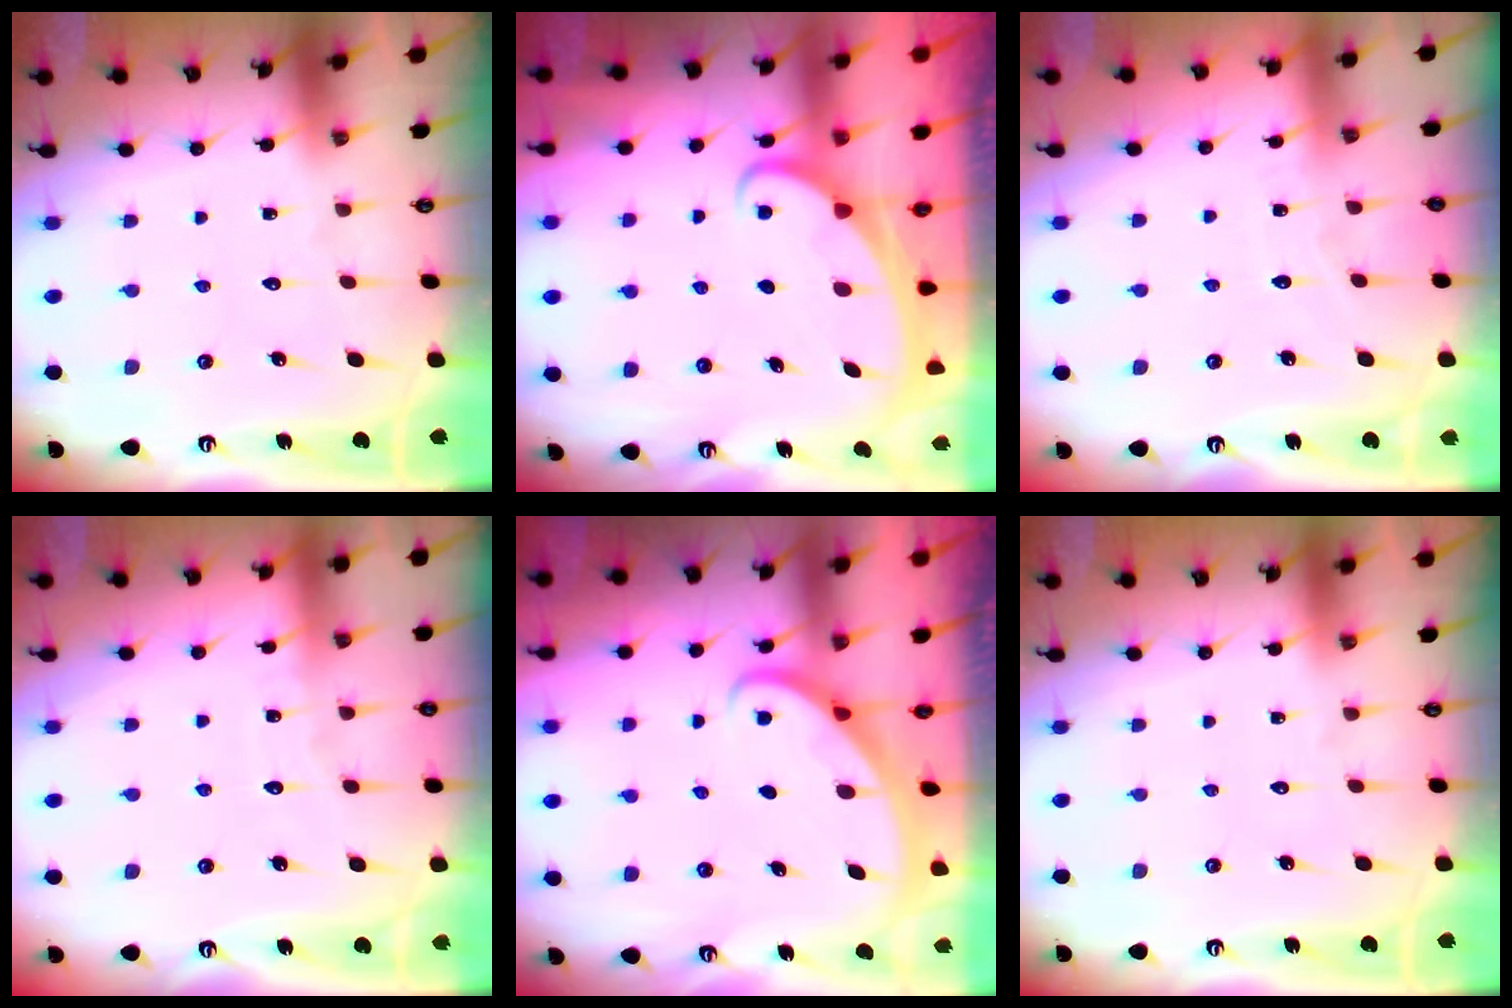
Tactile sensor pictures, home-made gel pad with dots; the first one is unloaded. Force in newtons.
{"total": 2.5, "press": 2.5, "slide": 0.4}
{"total": 2.5, "press": 2.5, "slide": 0.4}
{"total": 2.6, "press": 2.6, "slide": 0.3}
{"total": 2.6, "press": 2.6, "slide": 0.1}
{"total": 0.0}